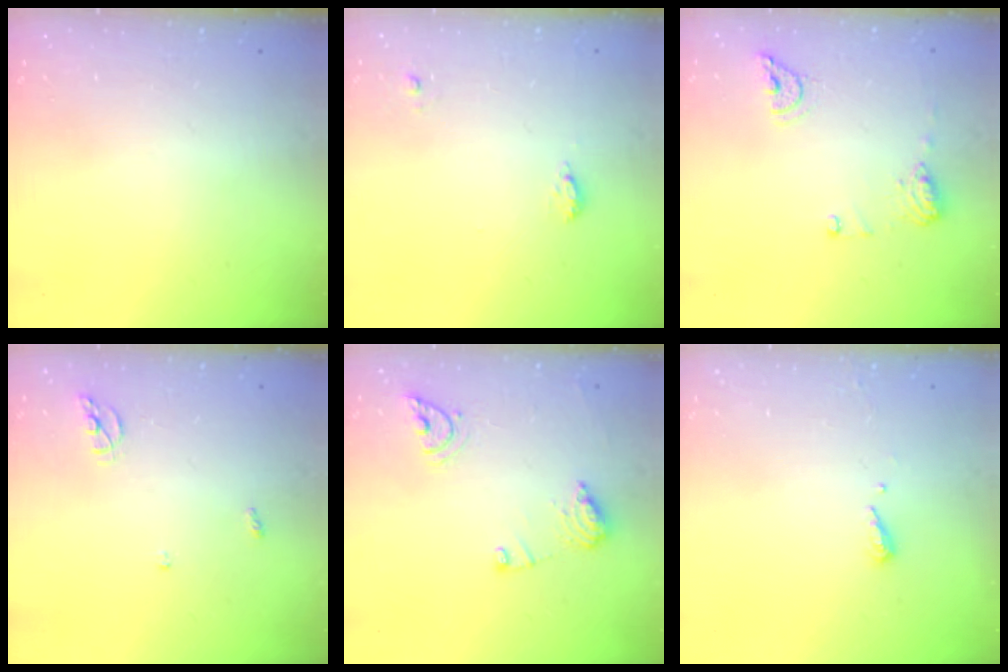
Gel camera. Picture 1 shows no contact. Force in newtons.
{"total": 5.3, "press": 5.0, "slide": 1.7}
{"total": 9.1, "press": 9.1, "slide": 1.1}
{"total": 5.6, "press": 5.6, "slide": 0.4}
{"total": 10.3, "press": 10.2, "slide": 1.1}
{"total": 5.3, "press": 5.3, "slide": 0.5}